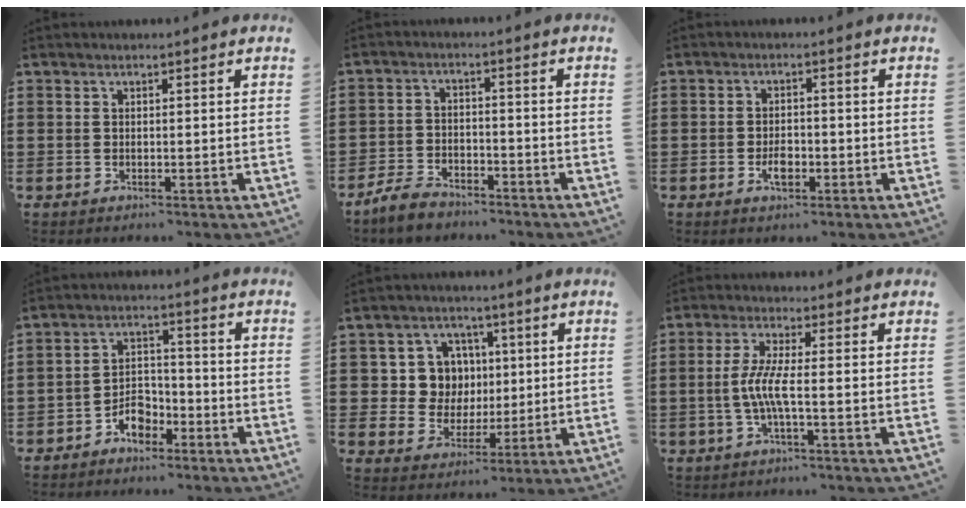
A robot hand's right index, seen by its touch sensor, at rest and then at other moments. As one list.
[{"total": 4.2, "force": [-3.9, 1.0, 1.1], "torque": [-0.035, 0.004, -0.081]}, {"total": 2.8, "force": [-1.1, 1.3, 2.2], "torque": [-0.039, 0.002, -0.018]}, {"total": 4.7, "force": [-3.4, 2.7, 1.8], "torque": [-0.036, 0.010, -0.066]}, {"total": 7.8, "force": [1.3, 7.2, 2.8], "torque": [-0.080, 0.018, 0.026]}, {"total": 5.2, "force": [-1.1, 0.2, 5.0], "torque": [-0.119, -0.012, -0.033]}]